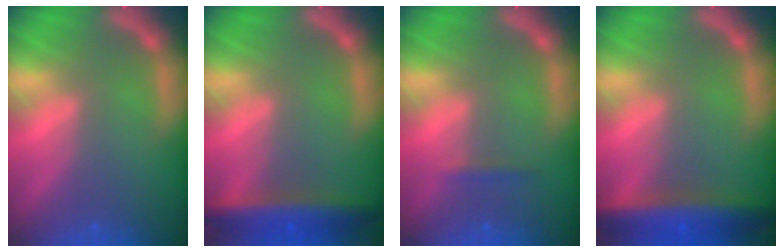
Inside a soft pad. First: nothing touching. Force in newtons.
{"total": 5.9}
{"total": 0.9}
{"total": 7.0}